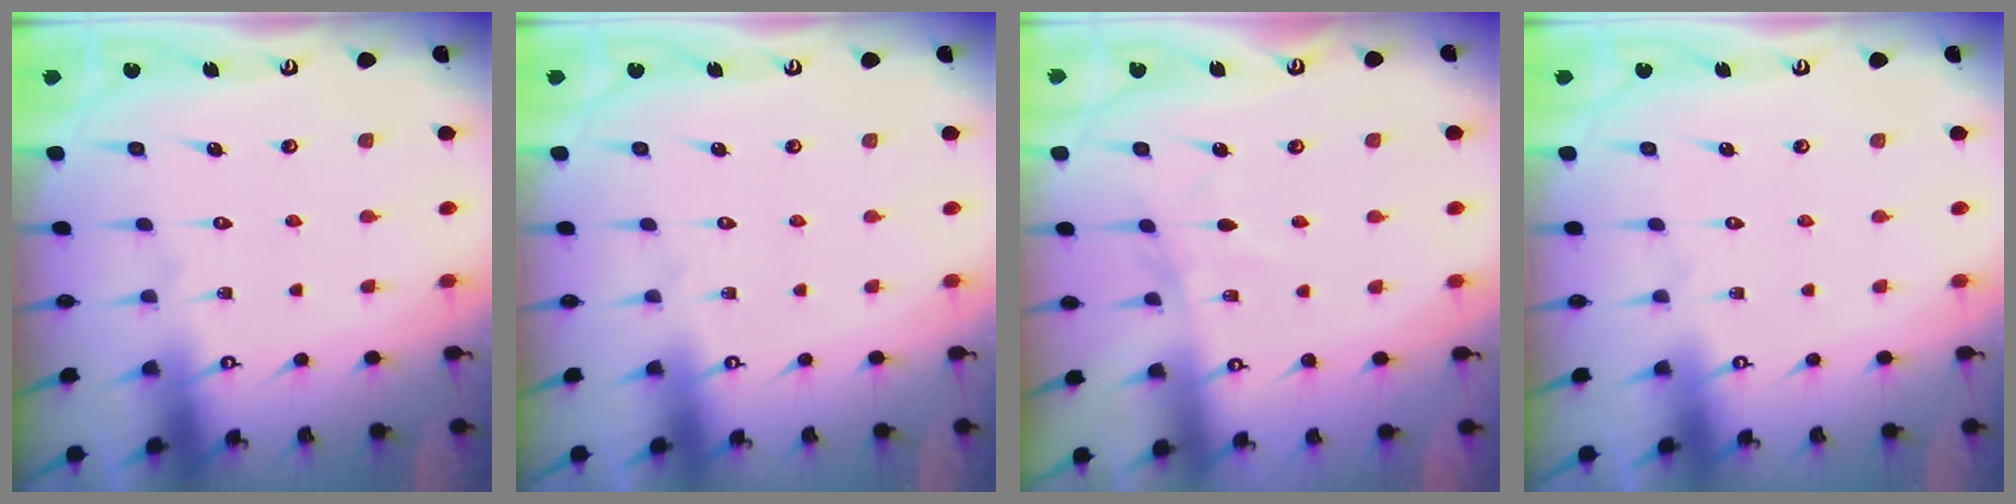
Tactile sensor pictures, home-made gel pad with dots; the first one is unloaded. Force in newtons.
{"total": 0.0}
{"total": 2.9, "press": 2.9, "slide": 0.4}
{"total": 0.0}